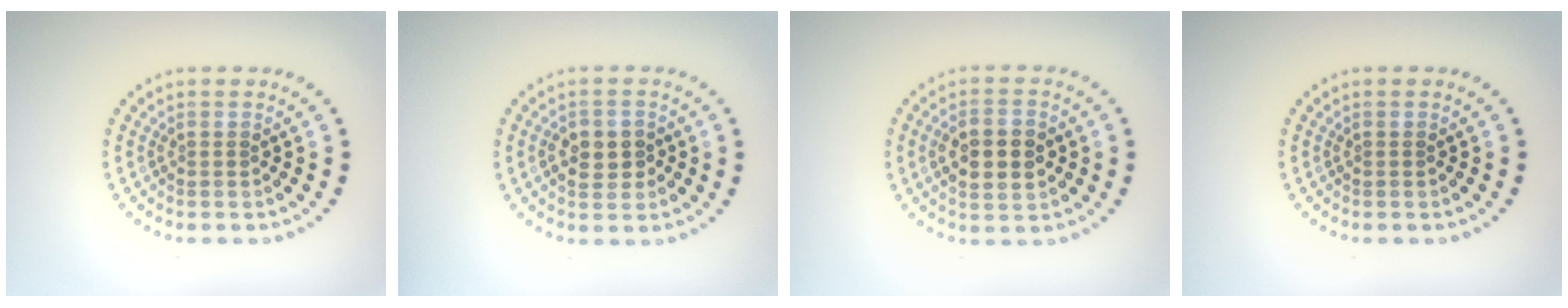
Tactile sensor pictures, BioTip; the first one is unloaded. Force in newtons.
{"total": 2.8, "press": 2.7, "slide": 0.5}
{"total": 4.3, "press": 4.3, "slide": 0.2}
{"total": 0.0}